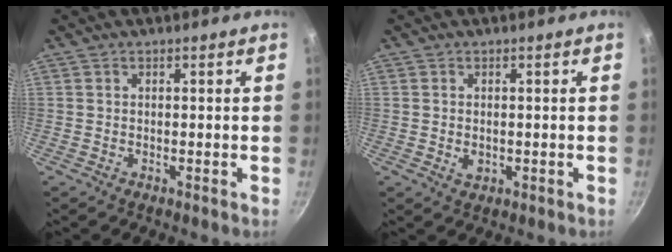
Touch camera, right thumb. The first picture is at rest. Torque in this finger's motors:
{"motor_torque": [-0.31, 0.01, 0.00, 0.39, -0.01]}